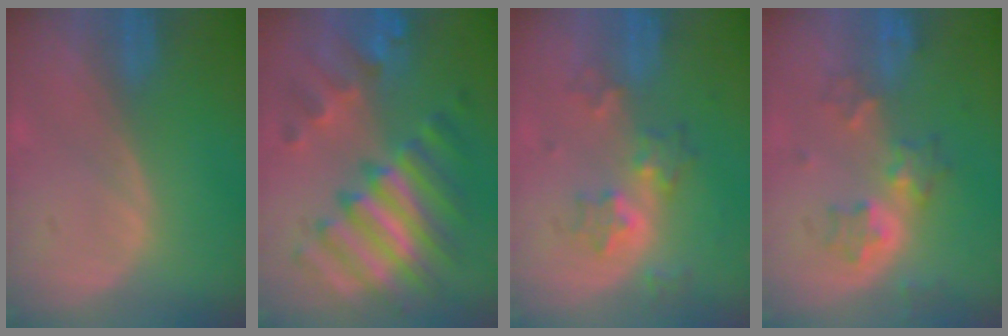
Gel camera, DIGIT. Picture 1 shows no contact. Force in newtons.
{"total": 11.3, "press": 11.3, "slide": 1.0}
{"total": 6.4, "press": 5.5, "slide": 3.2}
{"total": 6.5, "press": 5.7, "slide": 3.2}